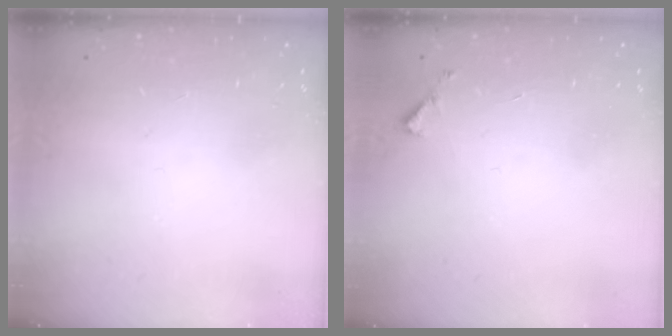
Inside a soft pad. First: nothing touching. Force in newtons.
{"total": 3.6, "press": 3.6, "slide": 0.3}